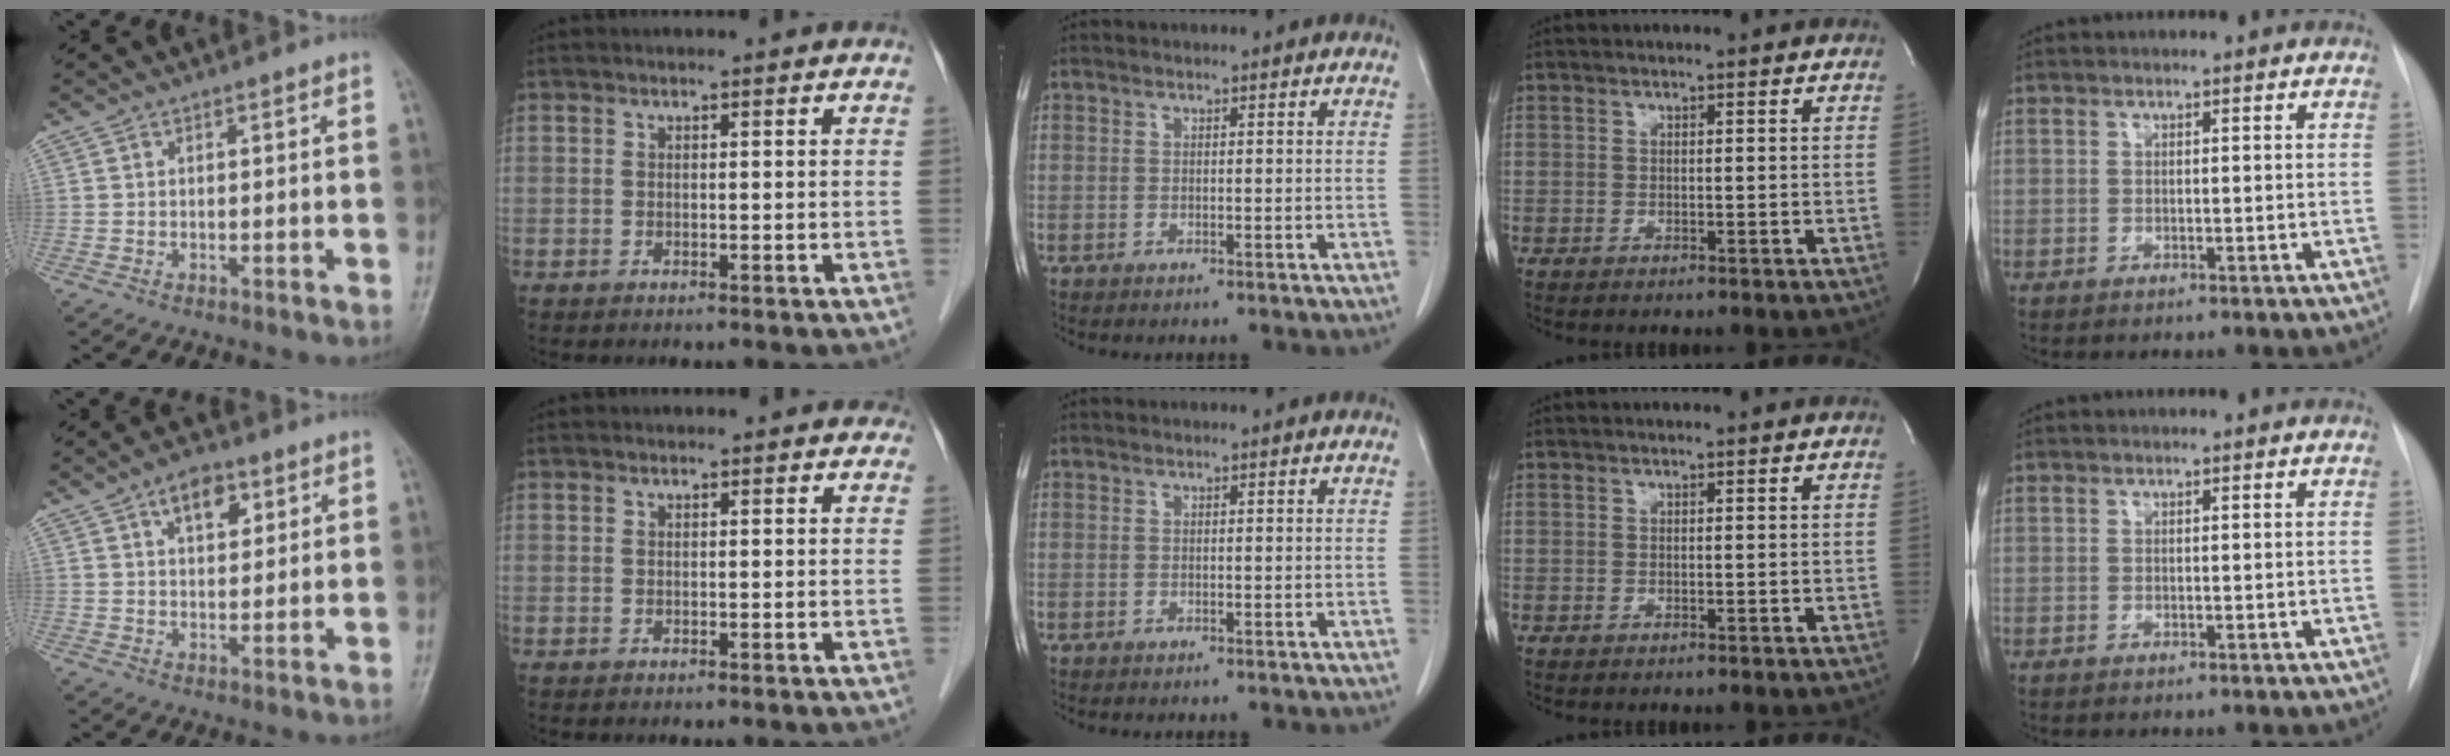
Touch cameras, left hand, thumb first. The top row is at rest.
{"thumb": {"total": 6.2, "force": [3.1, 3.5, 4.1], "torque": [-0.043, -0.011, 0.045]}, "index": {"total": 2.1, "force": [1.9, 0.8, 0.4], "torque": [-0.002, 0.012, 0.013]}}